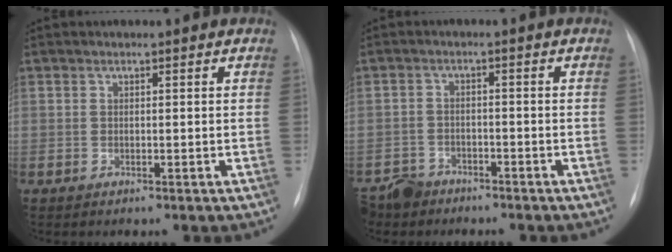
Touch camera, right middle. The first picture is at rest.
{"total": 5.4, "force": [-4.5, 2.8, 0.4], "torque": [-0.010, -0.006, -0.083]}